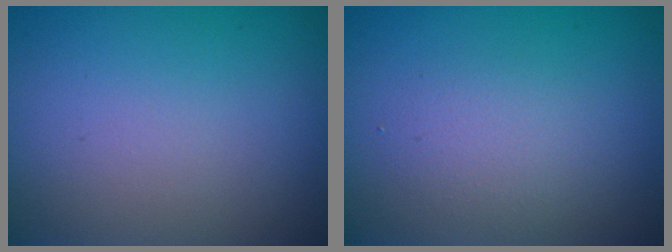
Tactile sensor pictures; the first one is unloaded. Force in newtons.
{"total": 2.0, "press": 2.0, "slide": 0.2}